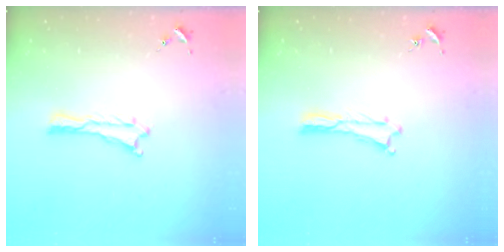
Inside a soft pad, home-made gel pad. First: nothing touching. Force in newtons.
{"total": 0.0}